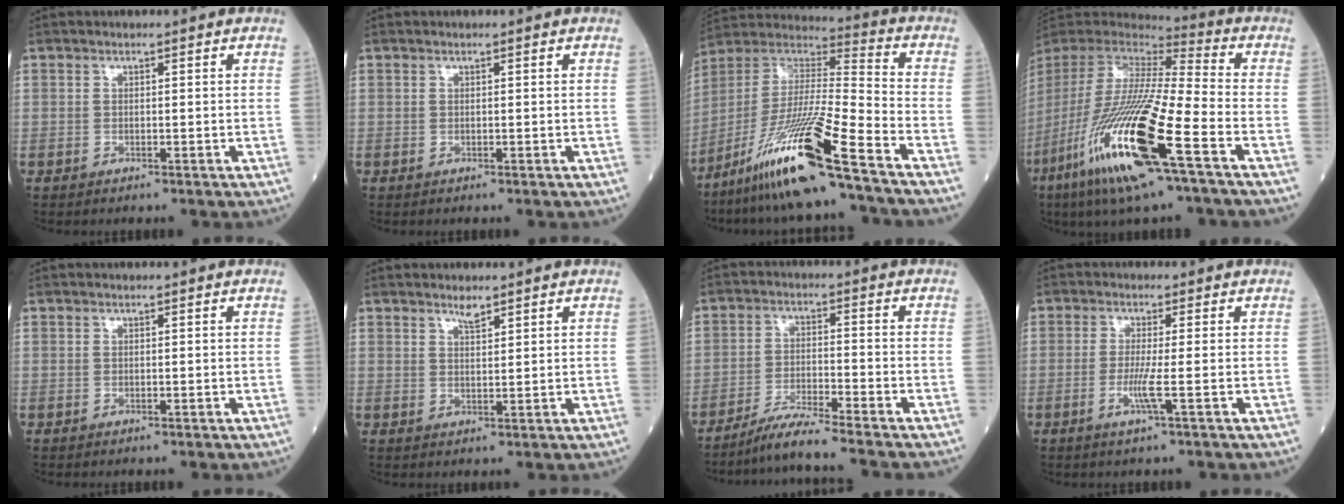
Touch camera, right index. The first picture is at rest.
{"total": 0.0}
{"total": 19.0, "force": [-12.5, -0.9, 14.3], "torque": [-0.305, -0.031, -0.235]}
{"total": 25.0, "force": [-11.3, 1.8, 22.2], "torque": [-0.482, -0.071, -0.220]}
{"total": 0.0}
{"total": 1.9, "force": [1.6, 0.3, 1.0], "torque": [-0.021, -0.001, 0.030]}
{"total": 7.3, "force": [-6.4, -1.7, 3.0], "torque": [-0.053, -0.026, -0.115]}
{"total": 3.5, "force": [-1.2, -0.7, 3.2], "torque": [-0.069, -0.008, -0.027]}